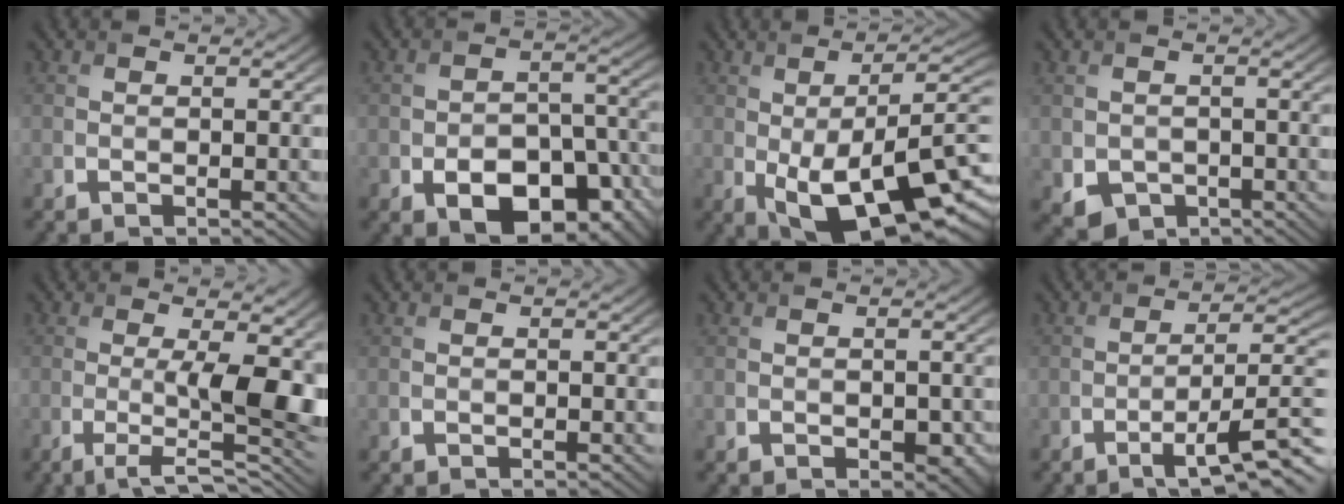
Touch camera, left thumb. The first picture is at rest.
{"total": 12.4, "force": [-6.1, 7.6, 7.6], "torque": [-0.118, -0.014, -0.081]}
{"total": 14.8, "force": [-3.3, 6.1, 13.1], "torque": [-0.208, -0.007, -0.049]}
{"total": 3.1, "force": [-0.9, 2.7, 1.1], "torque": [-0.037, -0.020, -0.013]}
{"total": 9.8, "force": [-0.8, 2.3, 9.5], "torque": [-0.154, -0.009, -0.011]}
{"total": 0.0}
{"total": 1.8, "force": [-0.5, 1.2, 1.3], "torque": [-0.023, -0.012, -0.002]}
{"total": 8.3, "force": [-4.1, 1.7, 7.0], "torque": [-0.111, 0.005, -0.063]}